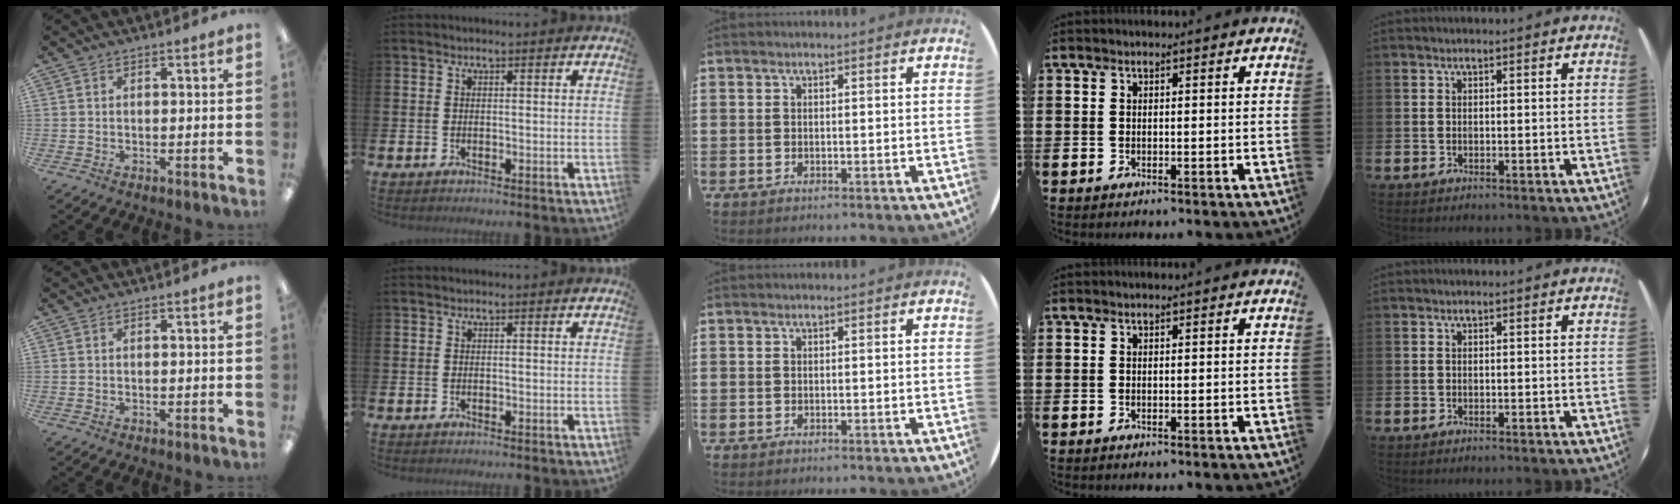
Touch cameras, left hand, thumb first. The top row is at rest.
{}